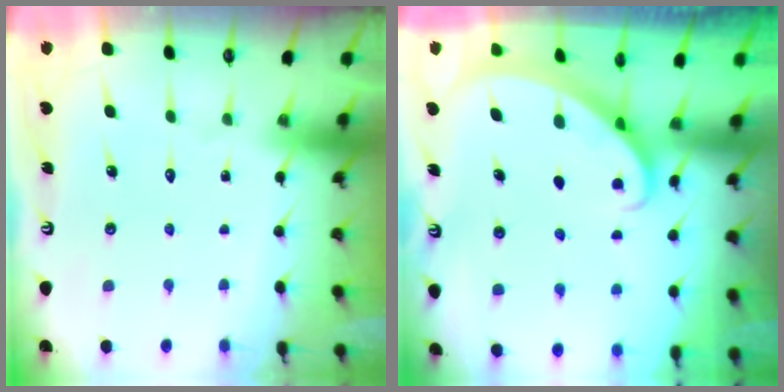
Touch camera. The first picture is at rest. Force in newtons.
{"total": 1.8, "press": 1.8, "slide": 0.0}